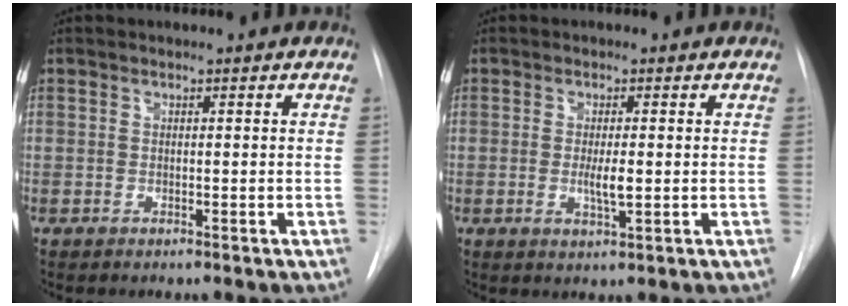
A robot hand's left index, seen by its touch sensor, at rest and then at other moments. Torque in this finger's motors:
{"motor_torque": [0.69, 0.02, 0.10, 0.03]}